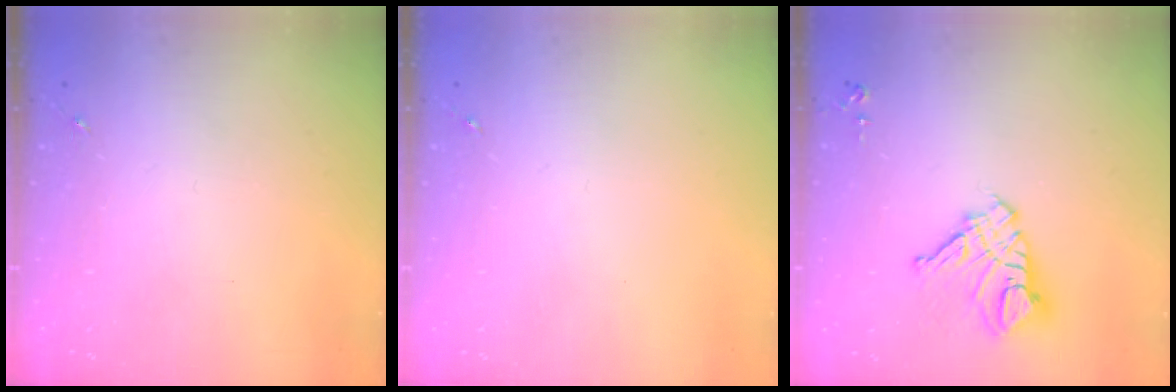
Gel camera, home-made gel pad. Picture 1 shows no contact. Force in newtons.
{"total": 0.0}
{"total": 12.6, "press": 12.5, "slide": 1.3}